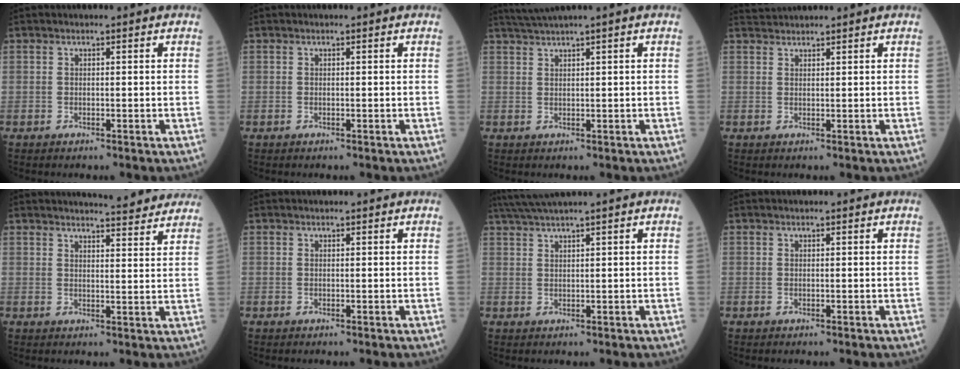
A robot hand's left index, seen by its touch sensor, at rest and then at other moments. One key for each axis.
{"total": 0.0}
{"total": 2.7, "fx": 2.1, "fy": -1.1, "fz": 1.2, "tx": -0.031, "ty": 0.009, "tz": 0.049}
{"total": 1.8, "fx": 1.8, "fy": -0.4, "fz": -0.3, "tx": -0.003, "ty": 0.016, "tz": 0.045}
{"total": 8.0, "fx": 7.7, "fy": 0.6, "fz": 2.1, "tx": -0.026, "ty": -0.009, "tz": 0.079}
{"total": 0.0}
{"total": 3.7, "fx": 2.9, "fy": -1.2, "fz": 1.9, "tx": -0.047, "ty": 0.012, "tz": 0.065}
{"total": 0.0}